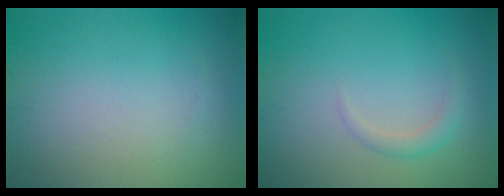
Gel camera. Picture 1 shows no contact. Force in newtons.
{"total": 1.4, "press": 1.4, "slide": 0.1}